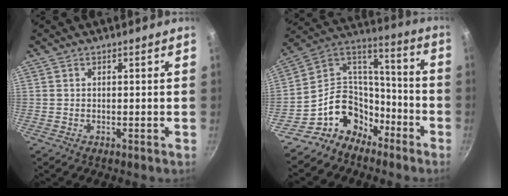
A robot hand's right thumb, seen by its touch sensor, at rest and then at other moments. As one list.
[{"total": 15.0, "force": [-9.3, 10.7, 4.9], "torque": [-0.035, 0.107, -0.175]}]